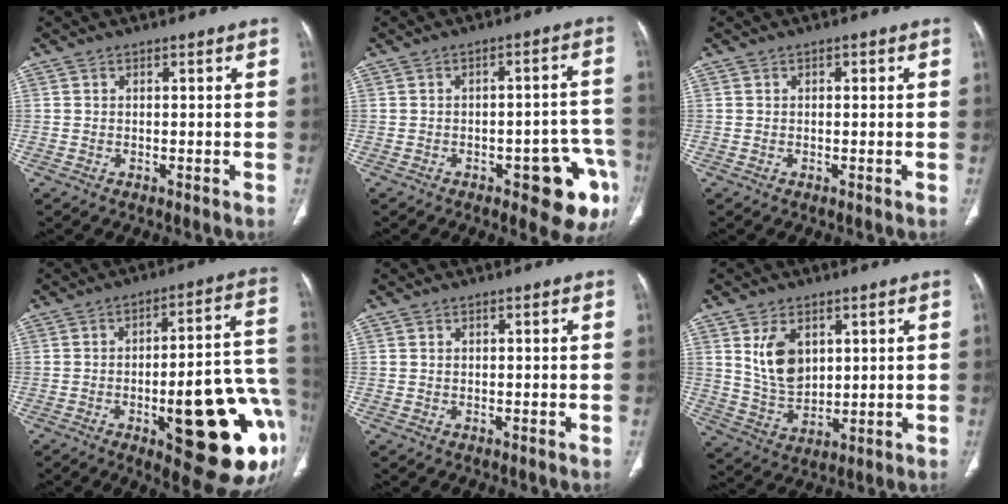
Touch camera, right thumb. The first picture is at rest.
{"total": 11.7, "force": [-5.3, 4.4, 9.5], "torque": [-0.080, 0.033, -0.059]}
{"total": 0.6, "force": [0.1, 0.4, 0.5], "torque": [-0.006, 0.001, 0.001]}
{"total": 24.8, "force": [-7.4, 7.4, 22.5], "torque": [-0.237, 0.020, -0.085]}
{"total": 0.0}
{"total": 9.2, "force": [3.2, 6.0, 6.3], "torque": [-0.095, -0.021, 0.076]}